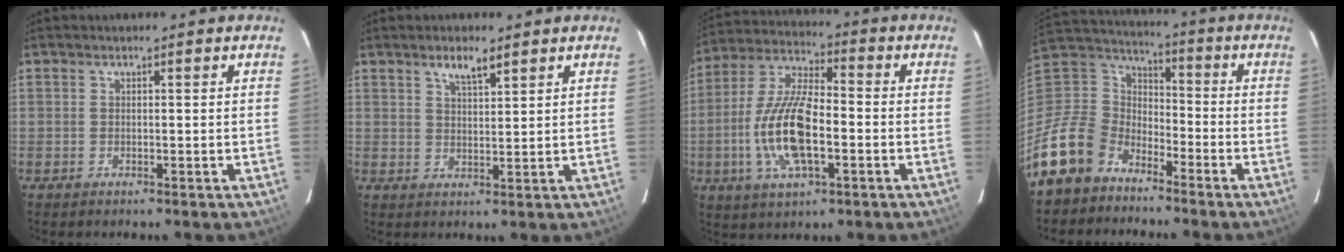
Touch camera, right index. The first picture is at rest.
{"total": 3.8, "force": [2.7, 1.0, 2.5], "torque": [-0.041, 0.004, 0.049]}
{"total": 15.0, "force": [-3.4, 5.7, 13.4], "torque": [-0.280, 0.000, -0.067]}
{"total": 14.1, "force": [-10.1, 8.8, 4.3], "torque": [-0.128, 0.024, -0.194]}